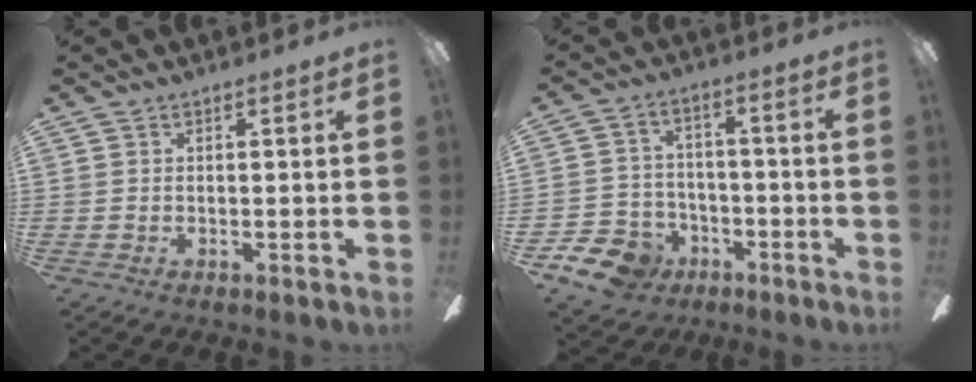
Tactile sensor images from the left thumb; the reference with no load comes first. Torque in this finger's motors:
{"motor_torque": [-0.89, 1.02, 0.04, 0.02, 0.01]}